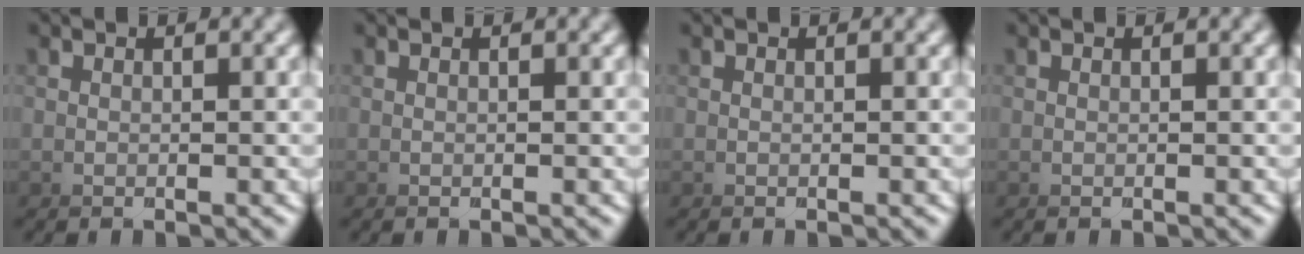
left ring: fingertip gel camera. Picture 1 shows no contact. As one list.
[{"total": 0.0}, {"total": 0.0}, {"total": 0.0}]